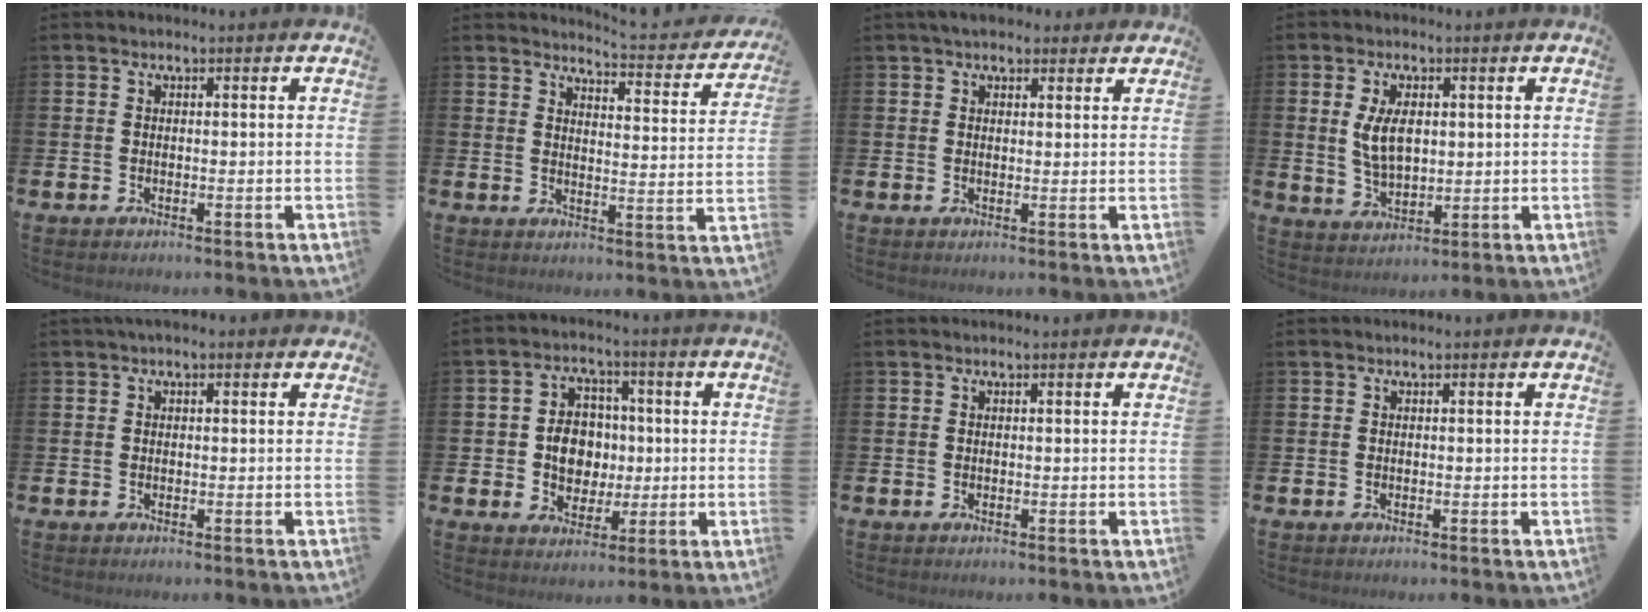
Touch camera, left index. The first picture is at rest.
{"total": 4.4, "force": [4.3, 0.2, 0.7], "torque": [-0.013, -0.038, 0.069]}
{"total": 3.6, "force": [3.1, 1.6, 0.7], "torque": [-0.009, -0.007, 0.055]}
{"total": 5.5, "force": [1.5, 3.0, 4.3], "torque": [-0.082, 0.007, 0.023]}
{"total": 0.8, "force": [0.4, 0.6, 0.5], "torque": [-0.003, 0.005, 0.004]}
{"total": 6.4, "force": [0.1, 5.5, 3.3], "torque": [-0.063, 0.014, -0.004]}
{"total": 0.0}
{"total": 0.0}